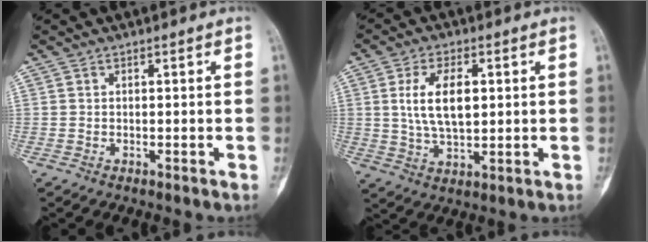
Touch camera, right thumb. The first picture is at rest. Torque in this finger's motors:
{"motor_torque": [0.93, 0.87, 0.44, -0.31, 0.10]}